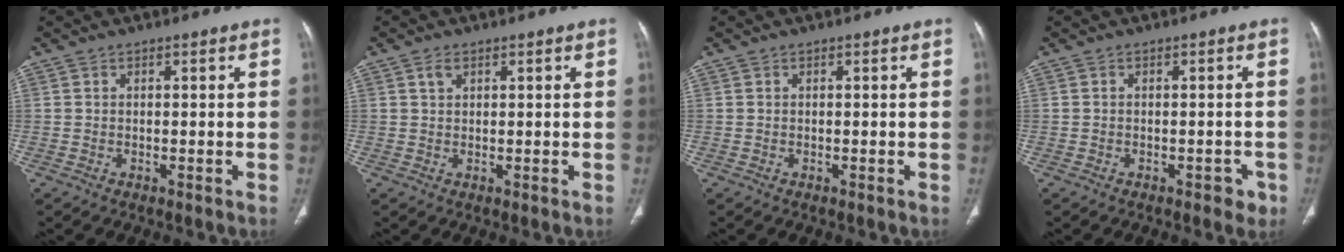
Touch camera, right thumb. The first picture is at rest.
{"total": 1.6, "force": [0.9, 0.9, 0.9], "torque": [-0.017, 0.001, 0.018]}
{"total": 0.0}
{"total": 2.3, "force": [-1.3, 1.4, 1.3], "torque": [-0.002, 0.008, -0.014]}